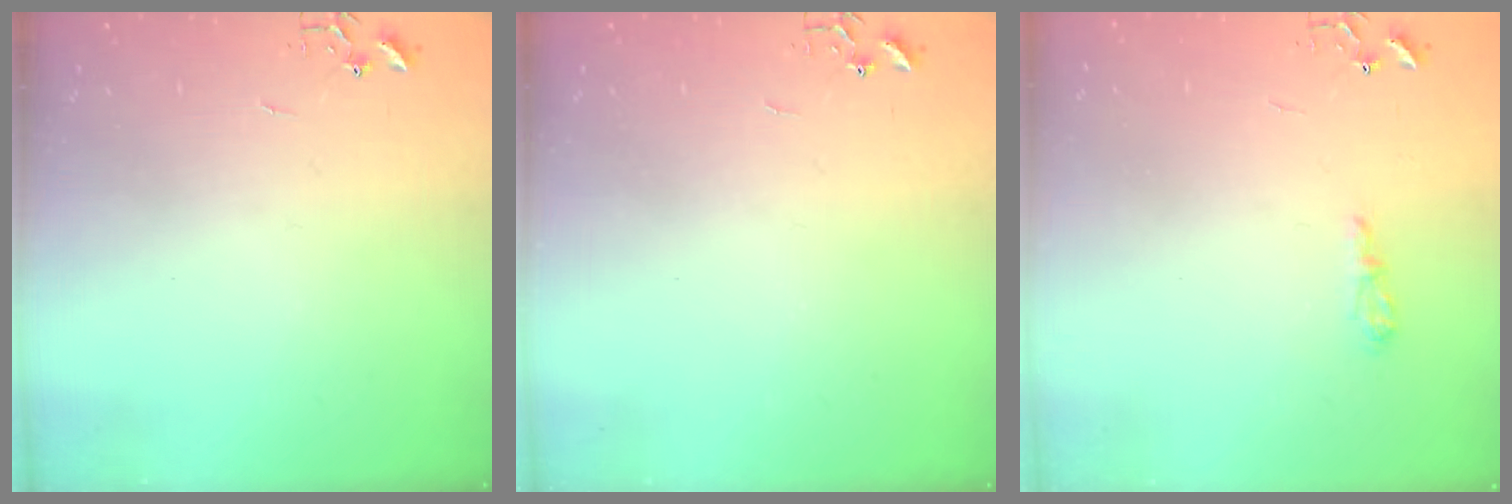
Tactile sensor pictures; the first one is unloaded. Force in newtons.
{"total": 0.0}
{"total": 6.3, "press": 6.2, "slide": 0.8}